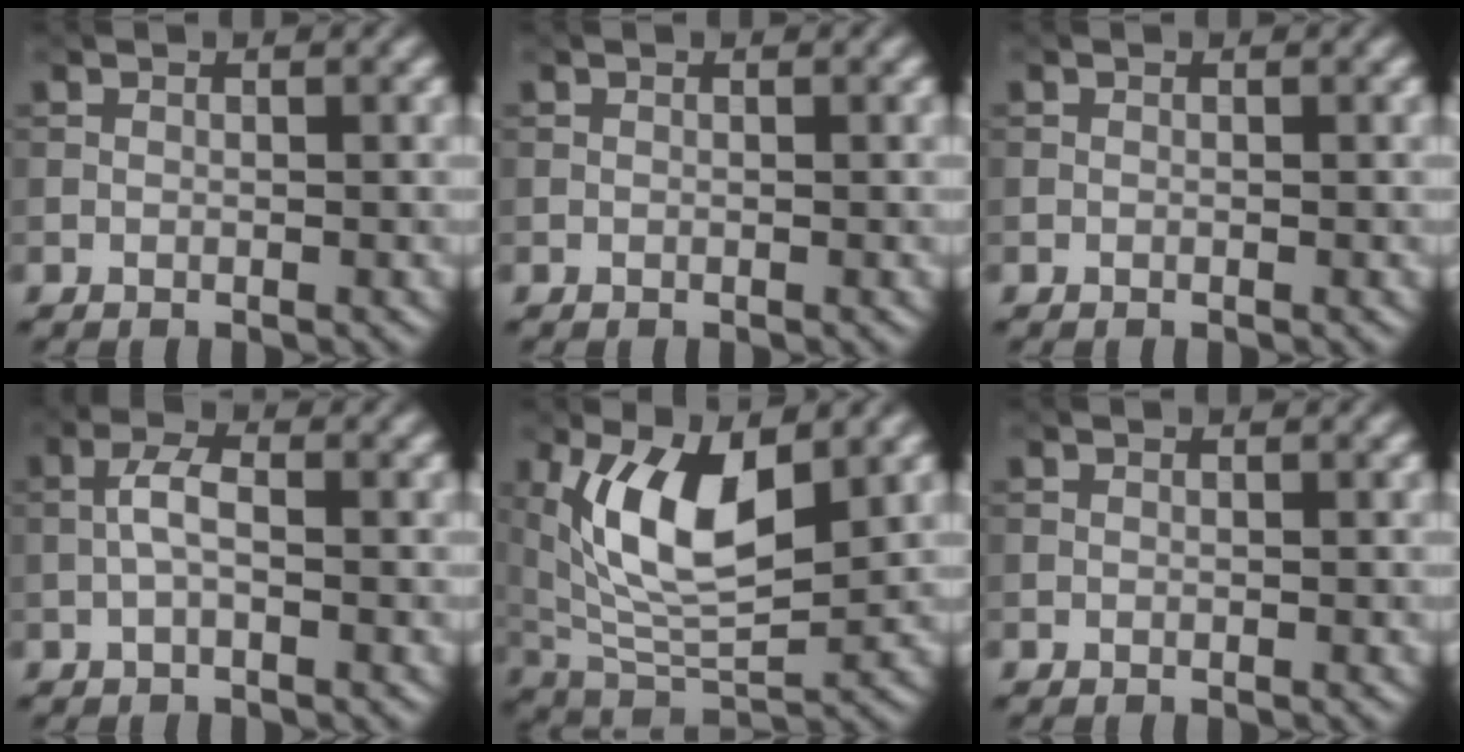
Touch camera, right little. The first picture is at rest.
{"total": 0.0}
{"total": 0.0}
{"total": 2.3, "force": [-0.5, 0.9, 2.1], "torque": [-0.043, 0.007, -0.016]}
{"total": 9.1, "force": [2.7, 4.3, 7.5], "torque": [-0.151, -0.009, 0.050]}
{"total": 0.0}